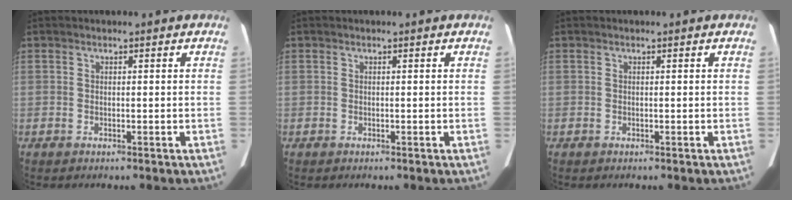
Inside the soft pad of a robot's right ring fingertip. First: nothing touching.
{"total": 0.0}
{"total": 0.0}